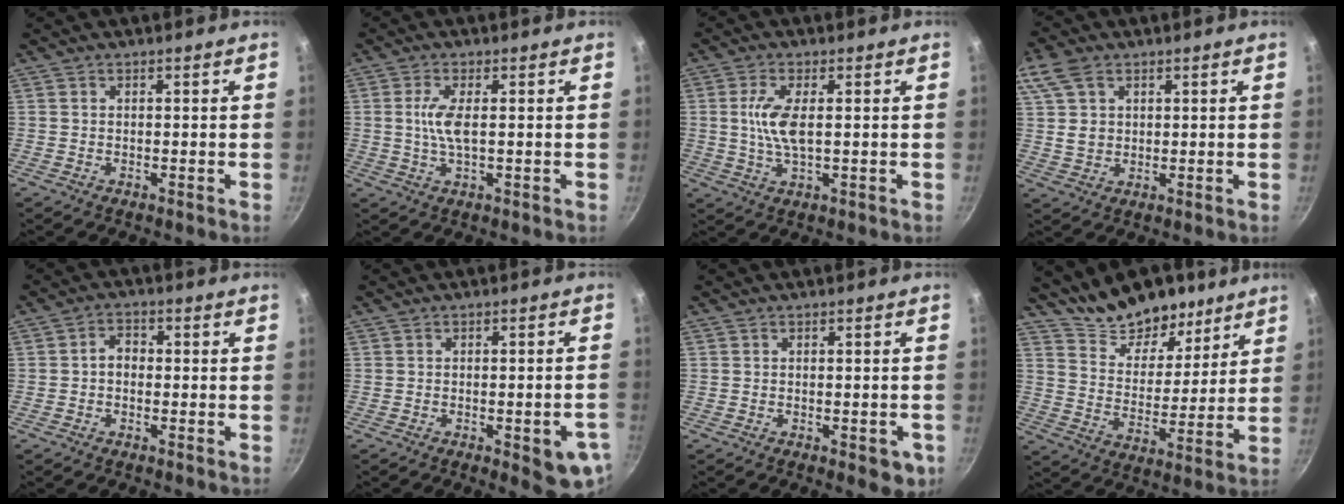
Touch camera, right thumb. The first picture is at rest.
{"total": 5.0, "force": [0.2, 1.4, 4.8], "torque": [-0.109, 0.001, 0.003]}
{"total": 6.8, "force": [0.6, 2.3, 6.3], "torque": [-0.136, -0.001, 0.010]}
{"total": 8.0, "force": [3.5, 5.6, 4.6], "torque": [-0.075, -0.003, 0.063]}
{"total": 2.9, "force": [-0.5, 2.2, 1.9], "torque": [-0.020, 0.013, -0.016]}
{"total": 8.6, "force": [-3.0, 2.7, 7.6], "torque": [-0.071, 0.008, -0.032]}
{"total": 4.5, "force": [-1.7, 2.1, 3.6], "torque": [-0.030, 0.004, -0.018]}
{"total": 15.0, "force": [11.5, 7.2, 6.3], "torque": [-0.052, -0.080, 0.188]}